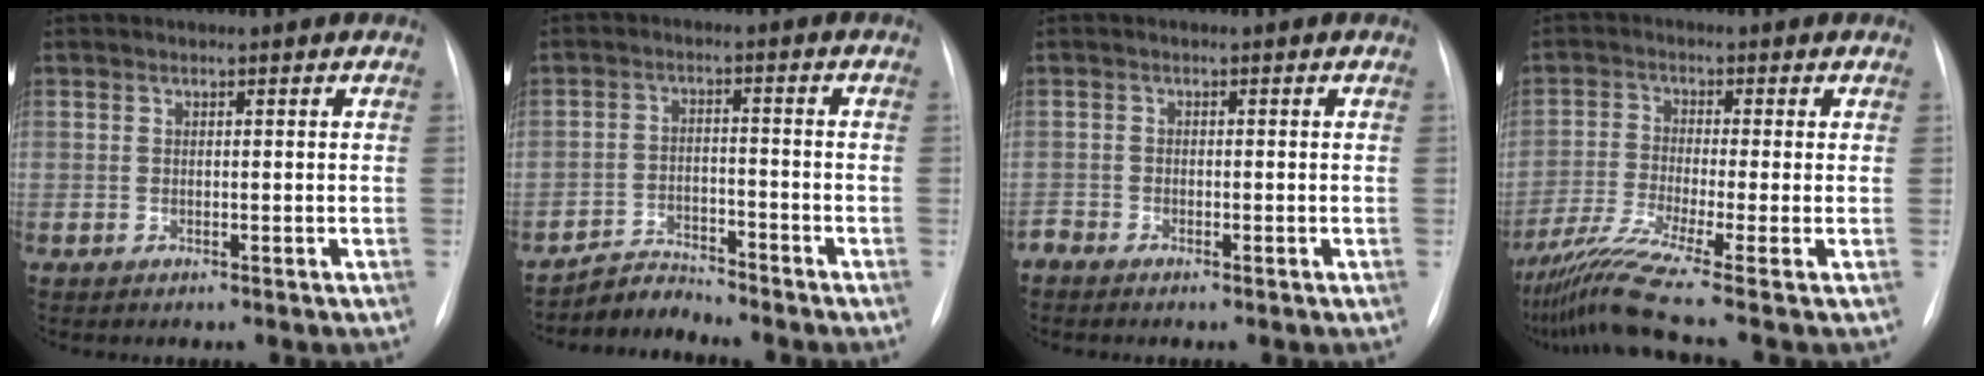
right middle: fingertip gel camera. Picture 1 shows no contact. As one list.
[{"total": 4.2, "force": [-4.0, -0.4, -1.2], "torque": [0.024, -0.008, -0.068]}, {"total": 1.1, "force": [-1.1, 0.2, 0.0], "torque": [0.001, -0.004, -0.020]}, {"total": 8.5, "force": [-6.1, -2.4, 5.4], "torque": [-0.111, -0.027, -0.110]}]